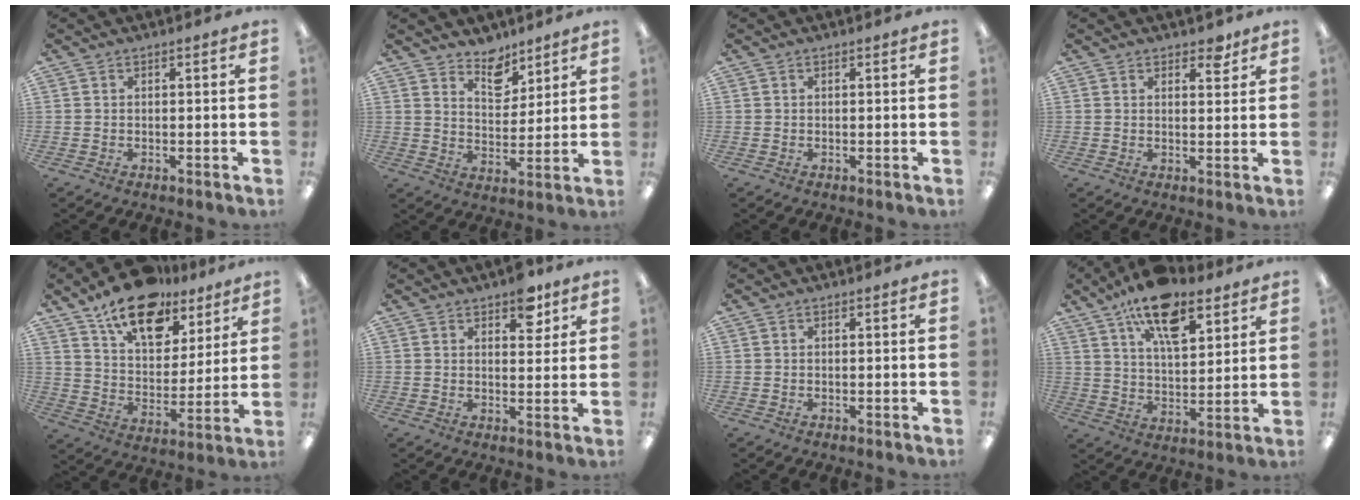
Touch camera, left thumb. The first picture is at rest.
{"total": 7.9, "force": [6.5, 4.1, 1.7], "torque": [-0.013, -0.046, 0.117]}
{"total": 0.0}
{"total": 3.7, "force": [2.8, 1.9, 1.4], "torque": [0.000, -0.014, 0.045]}
{"total": 17.7, "force": [12.6, 9.1, 8.5], "torque": [-0.143, -0.068, 0.223]}
{"total": 6.4, "force": [4.4, 3.2, 3.3], "torque": [-0.027, -0.021, 0.073]}
{"total": 0.0}
{"total": 16.5, "force": [10.5, 7.5, 10.2], "torque": [-0.162, -0.044, 0.181]}